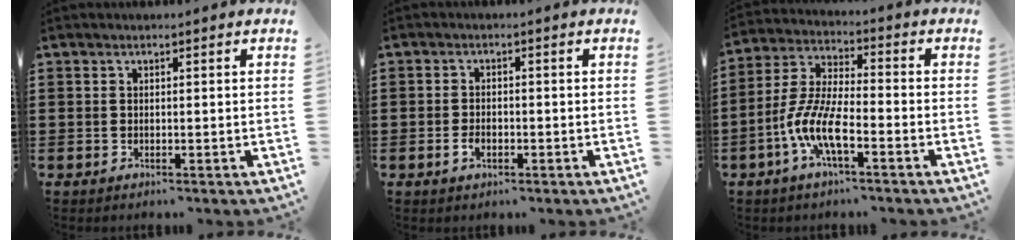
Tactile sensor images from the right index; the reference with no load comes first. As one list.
[{"total": 1.8, "force": [-0.7, 1.0, 1.3], "torque": [-0.025, -0.001, -0.014]}, {"total": 8.5, "force": [-4.1, 2.4, 7.0], "torque": [-0.178, -0.013, -0.087]}]